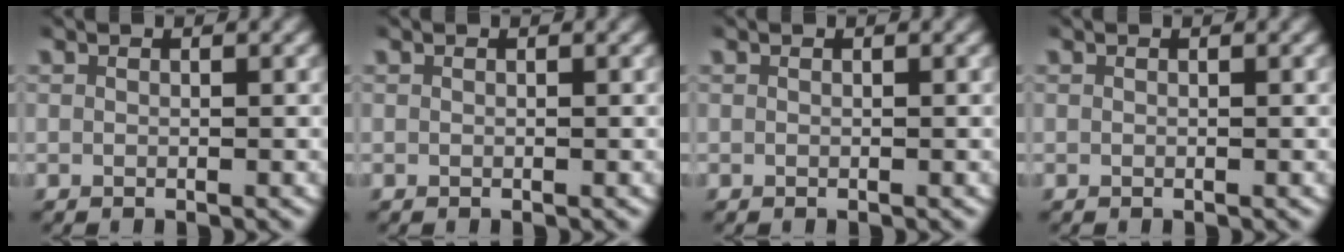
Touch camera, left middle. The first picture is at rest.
{"total": 0.0}
{"total": 0.0}
{"total": 0.0}